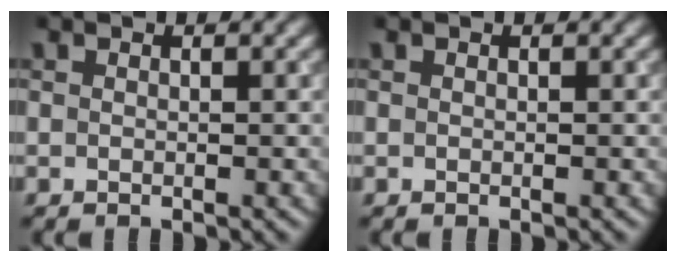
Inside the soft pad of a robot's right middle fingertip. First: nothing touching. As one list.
[{"total": 0.0}]